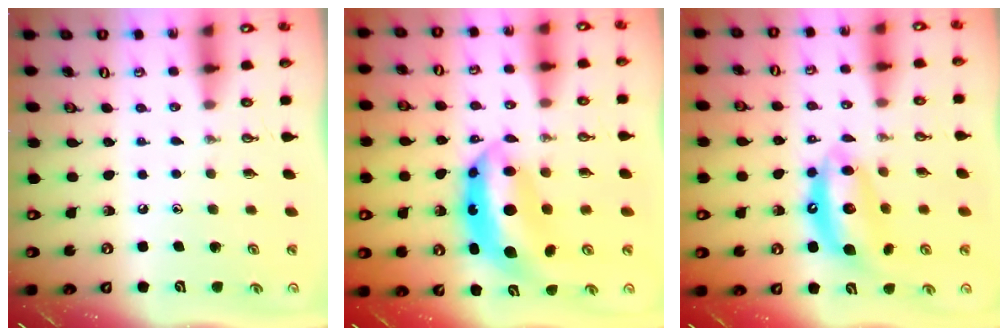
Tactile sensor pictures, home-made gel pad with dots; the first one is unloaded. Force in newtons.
{"total": 9.1, "press": 9.0, "slide": 1.0}
{"total": 10.9, "press": 10.8, "slide": 1.0}